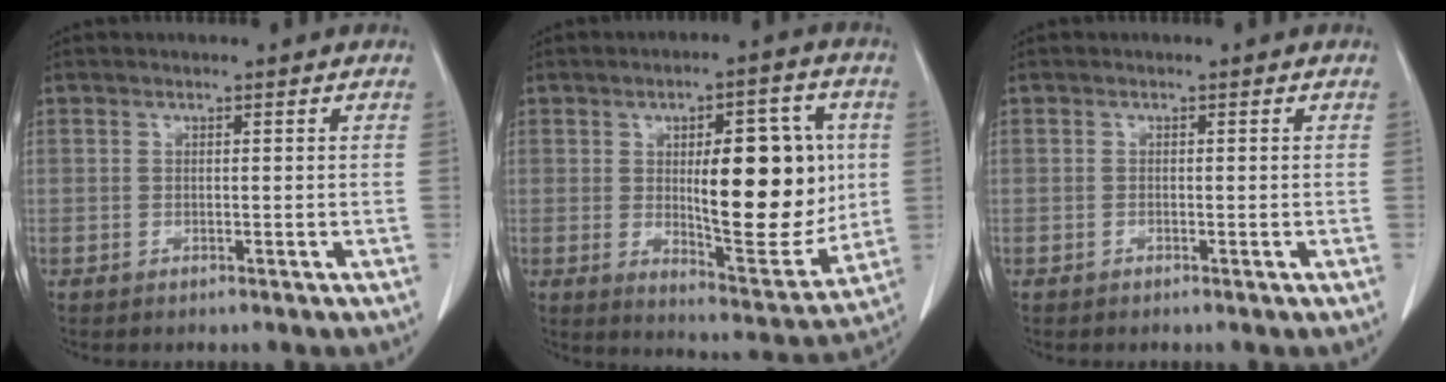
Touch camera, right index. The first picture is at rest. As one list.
[{"total": 16.6, "force": [1.4, 5.5, 15.6], "torque": [-0.211, -0.001, 0.030]}, {"total": 0.0}]